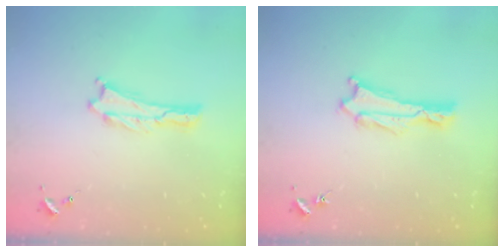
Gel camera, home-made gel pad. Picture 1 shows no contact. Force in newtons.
{"total": 1.0, "press": 1.0, "slide": 0.1}